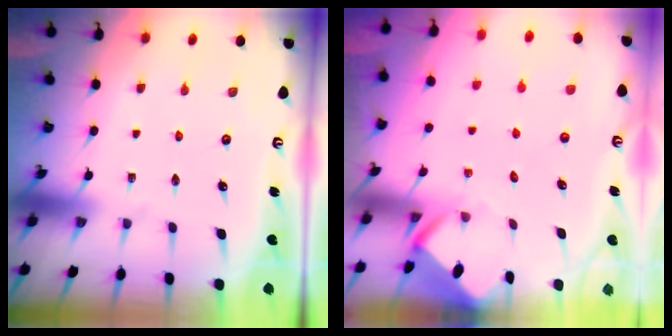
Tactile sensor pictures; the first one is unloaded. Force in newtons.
{"total": 3.6, "press": 3.6, "slide": 0.3}